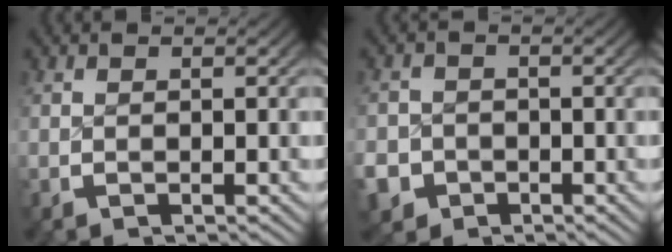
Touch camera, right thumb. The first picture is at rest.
{"total": 5.7, "force": [-2.8, 4.8, 1.3], "torque": [-0.036, -0.030, -0.042]}